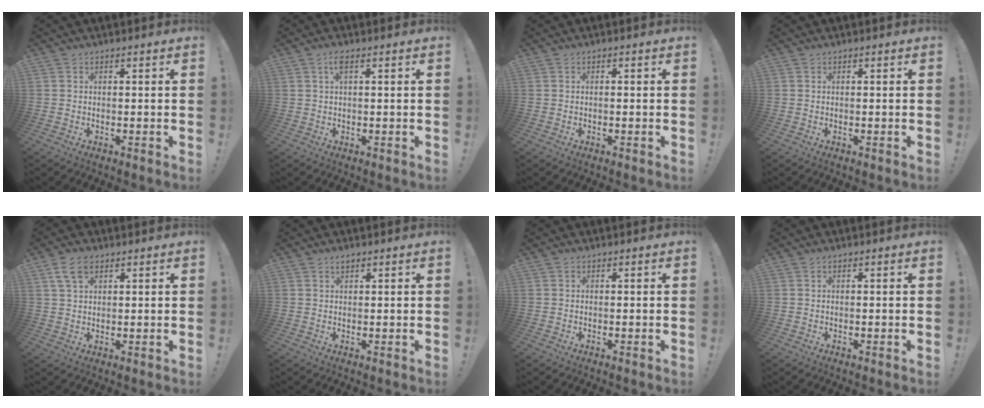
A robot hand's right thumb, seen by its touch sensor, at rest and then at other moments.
{"total": 2.8, "force": [0.9, 0.6, 2.5], "torque": [-0.048, 0.002, 0.013]}
{"total": 0.7, "force": [-0.6, -0.1, 0.4], "torque": [-0.015, 0.004, -0.009]}
{"total": 0.0}
{"total": 6.3, "force": [3.3, 3.4, 4.1], "torque": [-0.073, -0.004, 0.063]}
{"total": 1.2, "force": [0.9, 0.4, 0.6], "torque": [-0.011, 0.000, 0.017]}
{"total": 0.0}
{"total": 0.0}